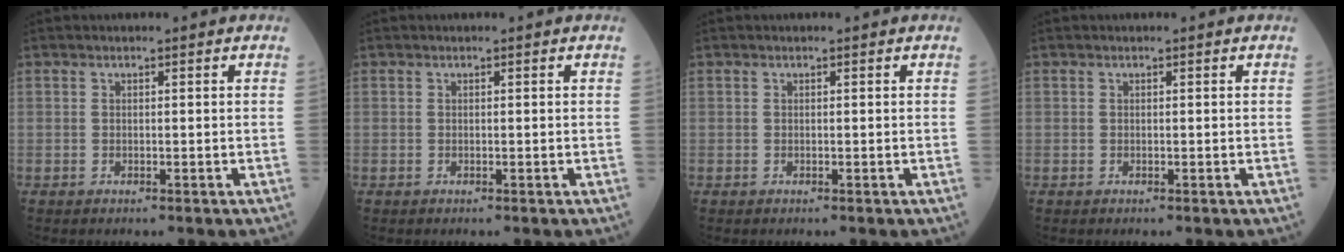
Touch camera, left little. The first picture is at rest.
{"total": 0.0}
{"total": 0.0}
{"total": 0.0}